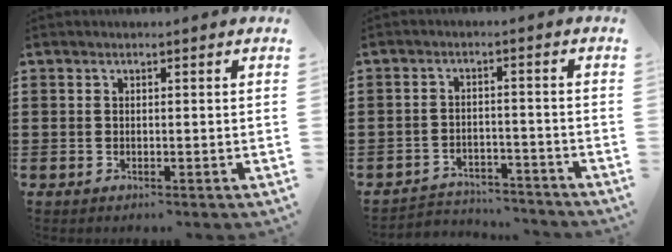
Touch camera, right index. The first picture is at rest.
{"total": 3.6, "force": [-3.5, 0.7, 0.1], "torque": [-0.009, 0.002, -0.074]}